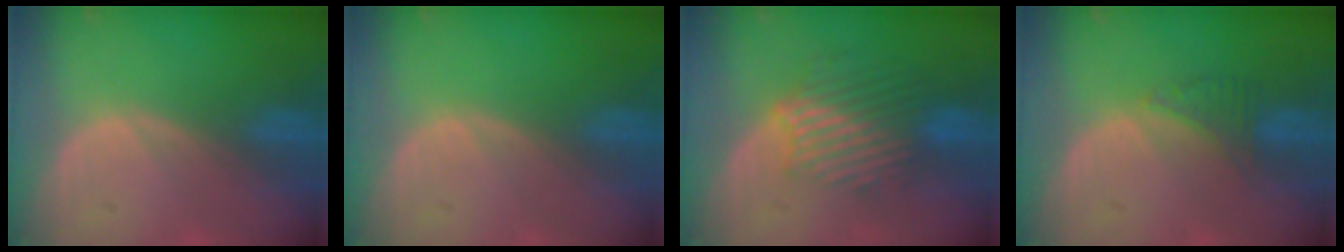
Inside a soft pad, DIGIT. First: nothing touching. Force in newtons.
{"total": 0.0}
{"total": 9.5, "press": 8.0, "slide": 5.1}
{"total": 2.5, "press": 2.5, "slide": 0.2}